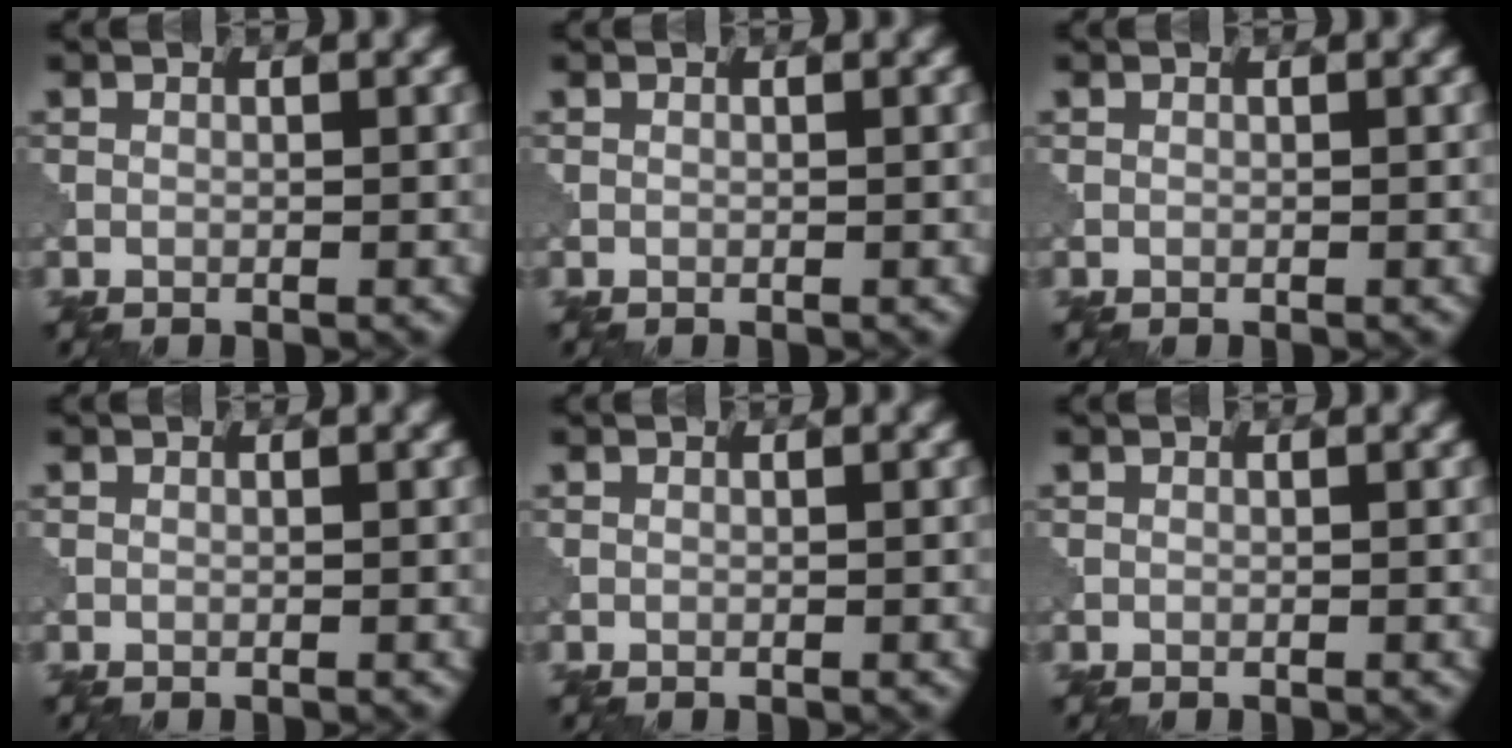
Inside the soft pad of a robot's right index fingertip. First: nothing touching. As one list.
[{"total": 0.0}, {"total": 0.0}, {"total": 0.0}, {"total": 0.0}, {"total": 0.0}]